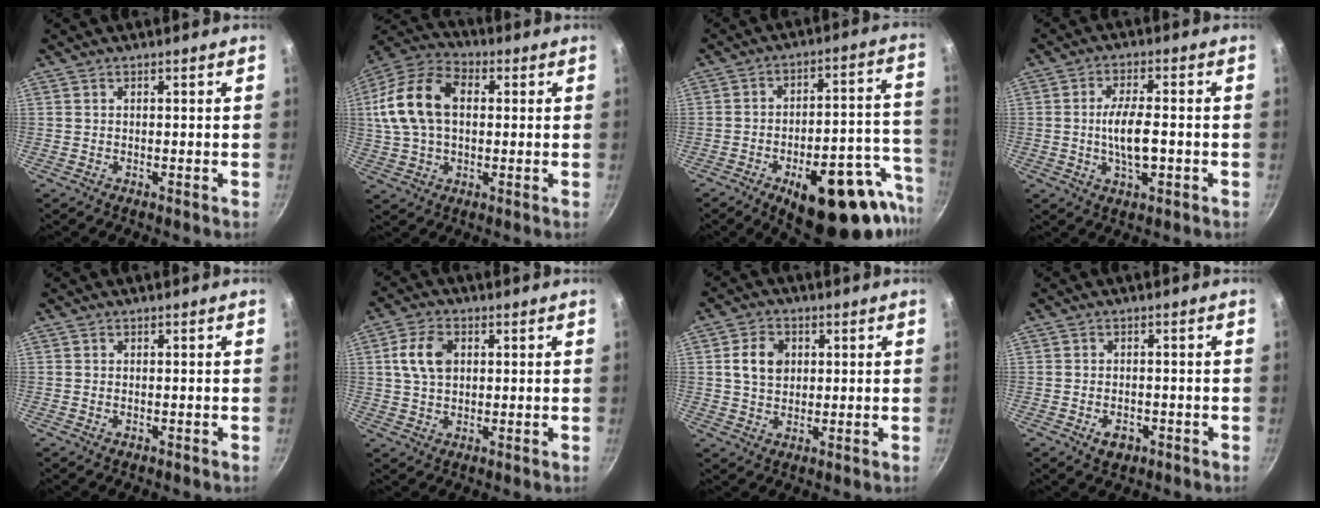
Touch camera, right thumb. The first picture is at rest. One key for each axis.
{"total": 16.7, "fx": 2.4, "fy": 10.9, "fz": 12.5, "tx": -0.231, "ty": 0.027, "tz": 0.031}
{"total": 25.1, "fx": -12.2, "fy": 10.4, "fz": 19.2, "tx": -0.201, "ty": 0.055, "tz": -0.159}
{"total": 7.9, "fx": -1.3, "fy": 3.1, "fz": 7.2, "tx": -0.126, "ty": 0.012, "tz": -0.022}
{"total": 0.5, "fx": -0.2, "fy": 0.3, "fz": 0.4, "tx": -0.007, "ty": 0.001, "tz": -0.002}
{"total": 7.6, "fx": 1.7, "fy": 5.1, "fz": 5.4, "tx": -0.093, "ty": 0.005, "tz": 0.028}
{"total": 6.9, "fx": 1.5, "fy": 5.2, "fz": 4.3, "tx": -0.061, "ty": 0.003, "tz": 0.023}
{"total": 3.6, "fx": -1.6, "fy": 2.4, "fz": 2.1, "tx": -0.029, "ty": 0.014, "tz": -0.017}